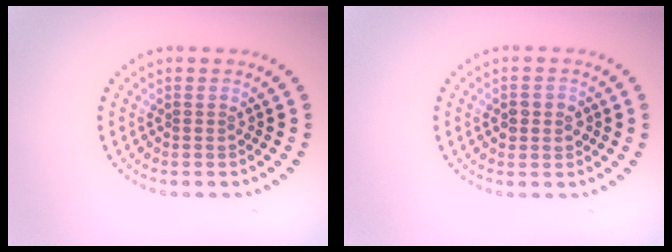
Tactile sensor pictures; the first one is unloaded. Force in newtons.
{"total": 1.8, "press": 1.8, "slide": 0.1}